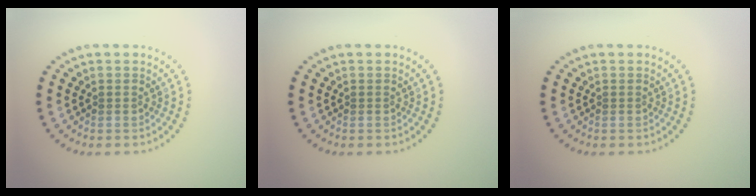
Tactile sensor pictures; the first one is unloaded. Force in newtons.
{"total": 0.0}
{"total": 0.0}